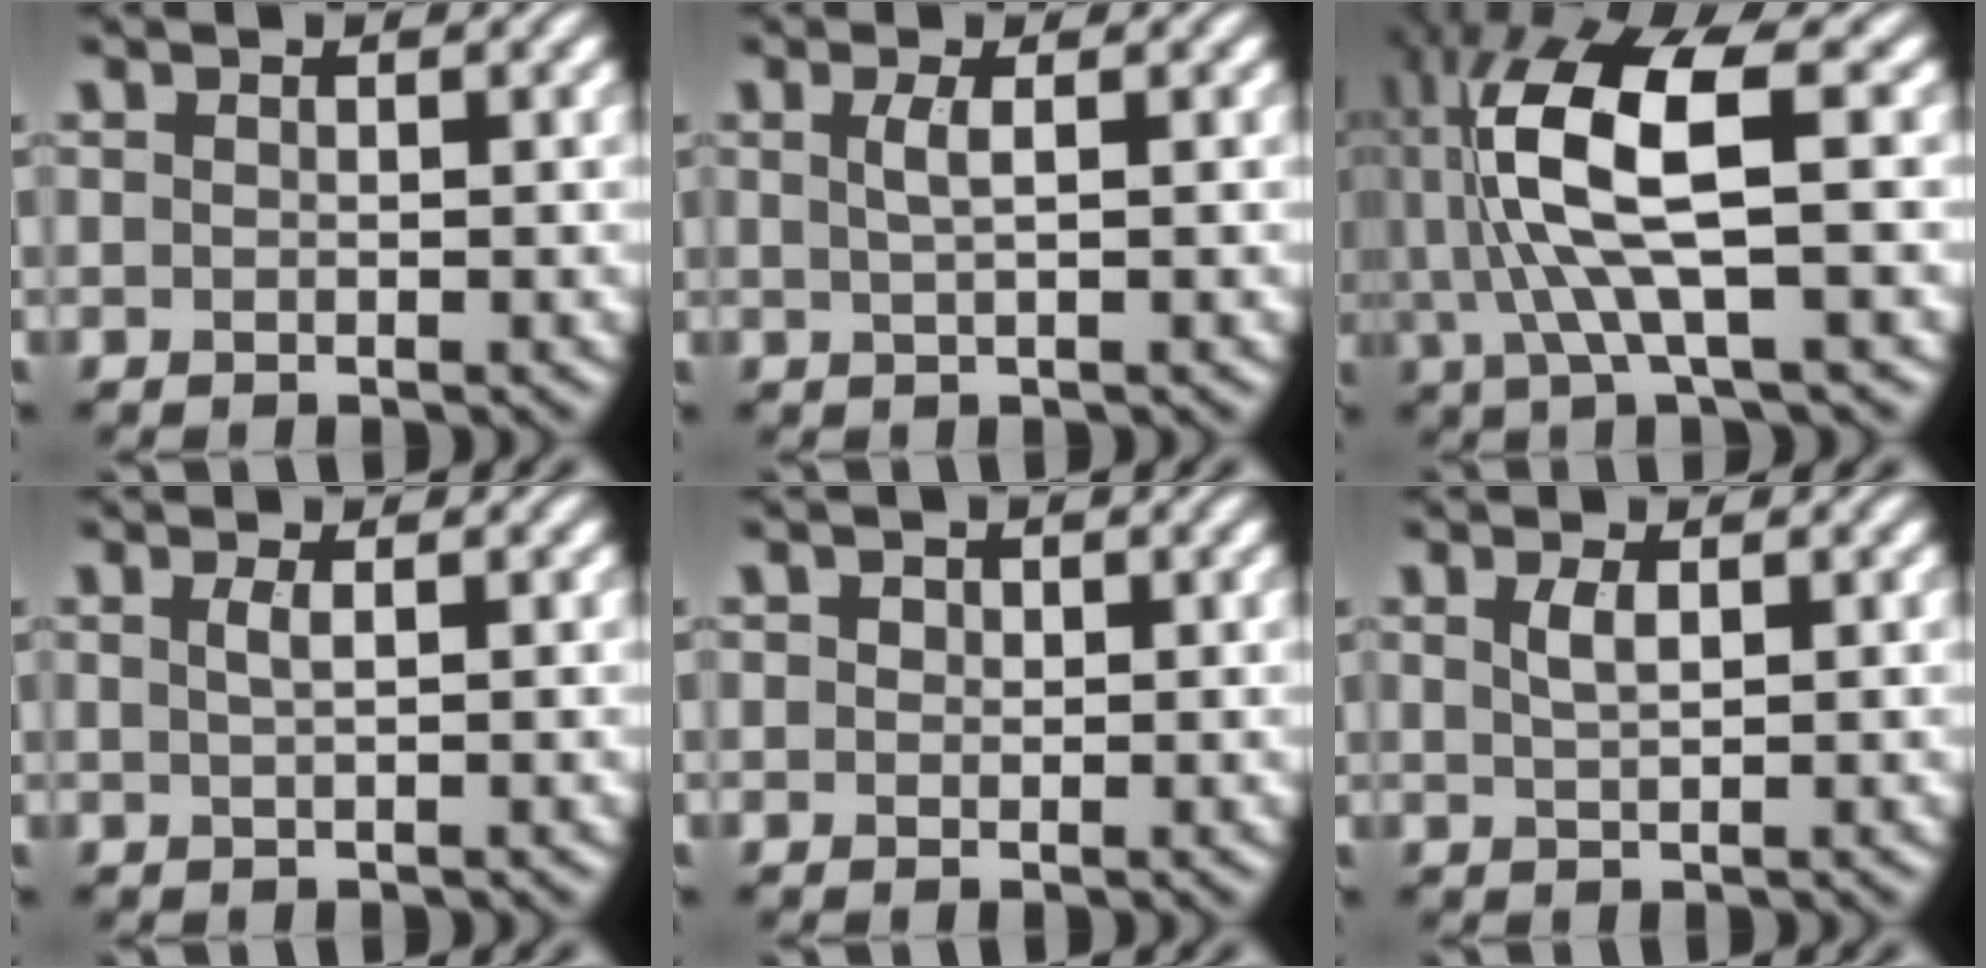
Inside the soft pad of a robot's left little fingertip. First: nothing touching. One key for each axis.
{"total": 1.6, "fx": 0.4, "fy": 0.5, "fz": 1.5, "tx": -0.029, "ty": 0.002, "tz": 0.004}
{"total": 9.9, "fx": 1.3, "fy": 2.8, "fz": 9.4, "tx": -0.198, "ty": 0.003, "tz": 0.029}
{"total": 1.2, "fx": 0.3, "fy": 0.4, "fz": 1.1, "tx": -0.020, "ty": 0.003, "tz": 0.004}
{"total": 0.9, "fx": 0.3, "fy": 0.8, "fz": 0.4, "tx": -0.007, "ty": 0.000, "tz": -0.002}
{"total": 1.5, "fx": 0.6, "fy": 0.6, "fz": 1.3, "tx": -0.029, "ty": 0.002, "tz": 0.013}